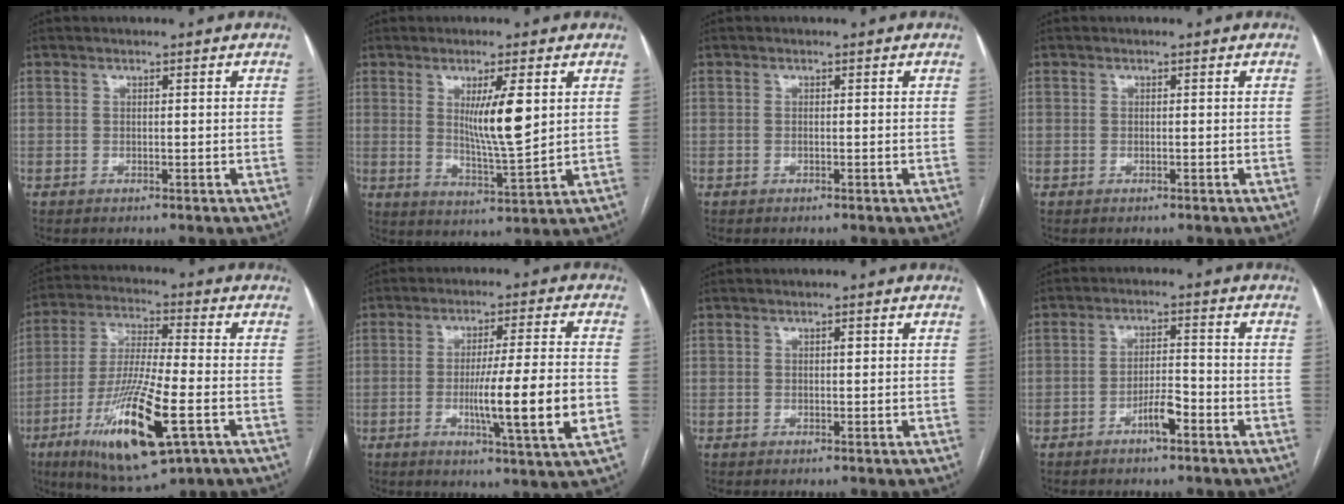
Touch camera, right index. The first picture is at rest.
{"total": 8.3, "force": [2.2, 0.6, 7.9], "torque": [-0.137, -0.017, 0.042]}
{"total": 0.0}
{"total": 0.0}
{"total": 17.3, "force": [-6.6, 2.6, 15.8], "torque": [-0.315, -0.030, -0.111]}
{"total": 12.9, "force": [-2.8, -0.5, 12.6], "torque": [-0.202, -0.015, -0.048]}
{"total": 0.7, "force": [0.2, 0.3, 0.6], "torque": [-0.009, 0.001, 0.002]}
{"total": 4.3, "force": [-2.5, 0.9, 3.4], "torque": [-0.061, 0.004, -0.045]}